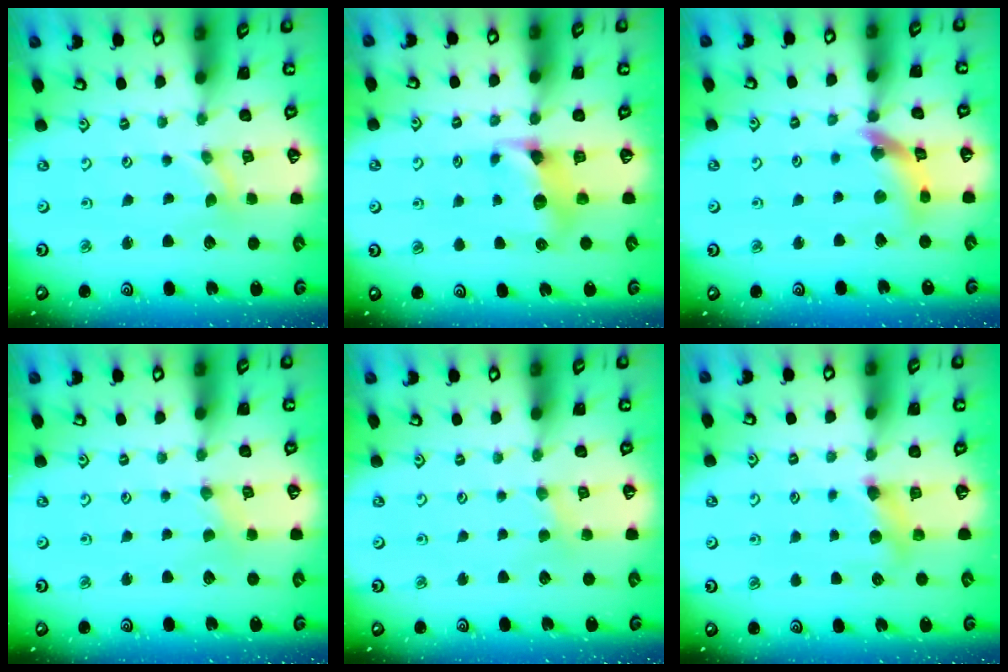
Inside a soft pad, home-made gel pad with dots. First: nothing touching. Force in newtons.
{"total": 7.0, "press": 7.0, "slide": 0.6}
{"total": 11.6, "press": 11.5, "slide": 1.3}
{"total": 0.0}
{"total": 1.9, "press": 1.8, "slide": 0.3}
{"total": 5.7, "press": 5.7, "slide": 0.5}